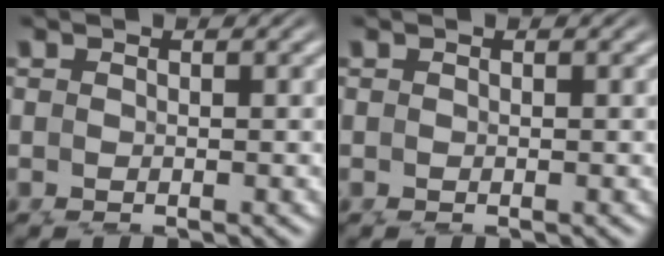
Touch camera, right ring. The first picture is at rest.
{"total": 0.0}